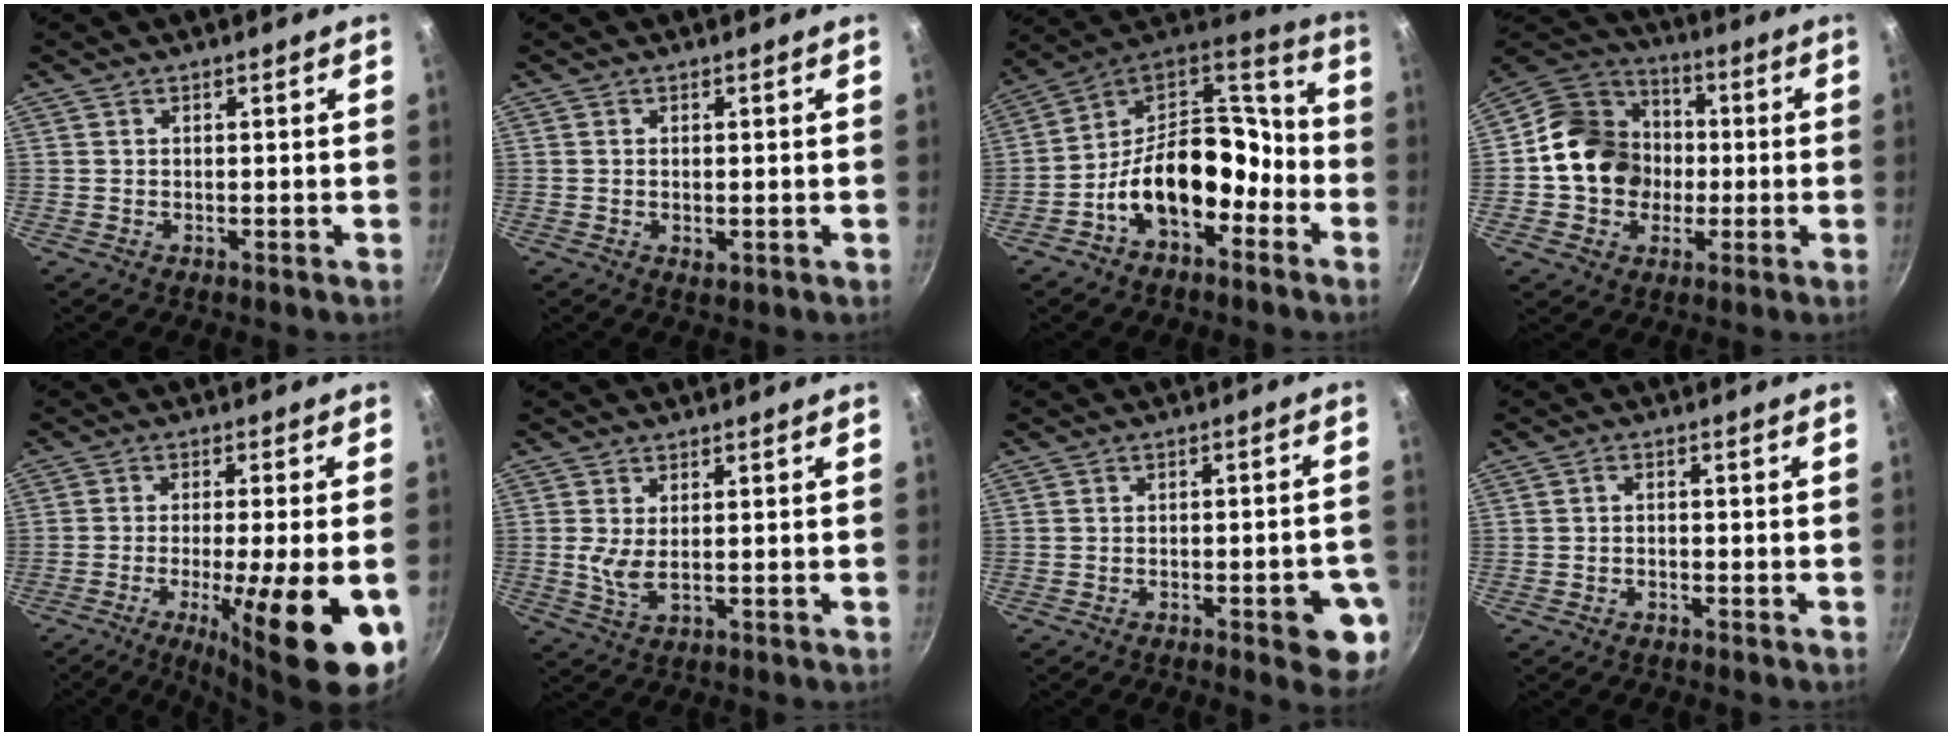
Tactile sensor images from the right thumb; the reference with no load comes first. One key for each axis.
{"total": 1.2, "fx": -0.1, "fy": 0.7, "fz": 1.0, "tx": -0.016, "ty": -0.003, "tz": -0.002}
{"total": 17.8, "fx": -6.7, "fy": 11.2, "fz": 12.2, "tx": -0.154, "ty": 0.081, "tz": -0.127}
{"total": 15.7, "fx": -0.5, "fy": 13.5, "fz": 7.9, "tx": -0.105, "ty": 0.033, "tz": -0.019}
{"total": 16.8, "fx": -5.9, "fy": 3.0, "fz": 15.4, "tx": -0.225, "ty": -0.002, "tz": -0.085}
{"total": 4.0, "fx": 0.5, "fy": 1.5, "fz": 3.6, "tx": -0.077, "ty": -0.012, "tz": 0.016}
{"total": 8.8, "fx": -3.5, "fy": 2.6, "fz": 7.6, "tx": -0.070, "ty": 0.019, "tz": -0.038}
{"total": 1.2, "fx": -0.9, "fy": 0.5, "fz": 0.6, "tx": -0.013, "ty": 0.010, "tz": -0.019}